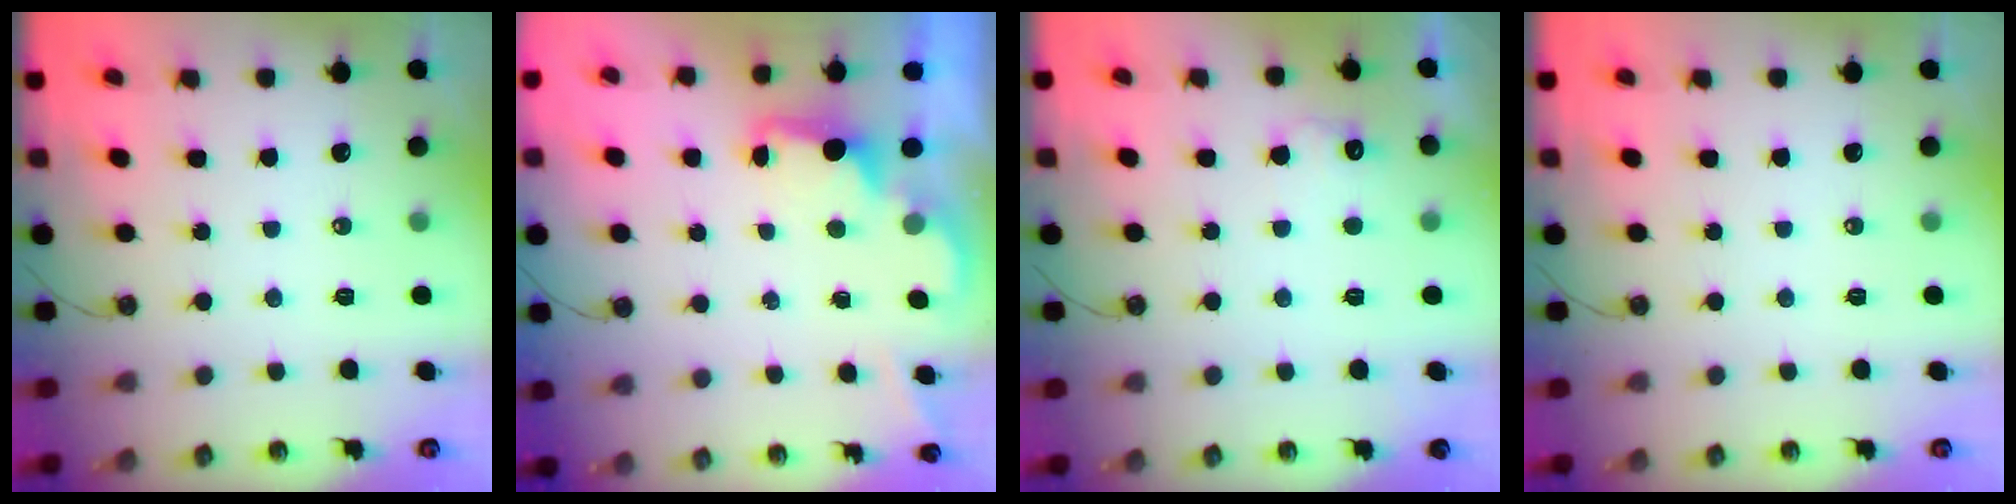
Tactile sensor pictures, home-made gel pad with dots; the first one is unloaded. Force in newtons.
{"total": 1.5, "press": 1.4, "slide": 0.7}
{"total": 5.7, "press": 5.5, "slide": 1.3}
{"total": 0.0}